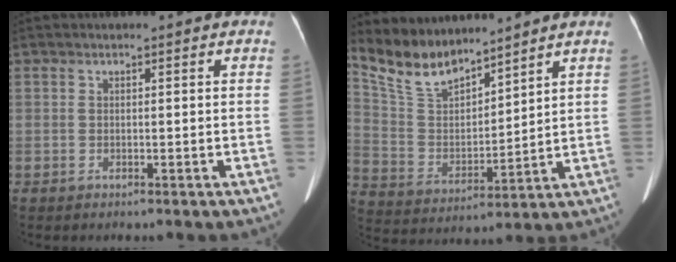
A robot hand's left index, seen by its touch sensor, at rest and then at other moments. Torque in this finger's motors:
{"motor_torque": [-0.09, -0.28, -0.15, -0.08]}